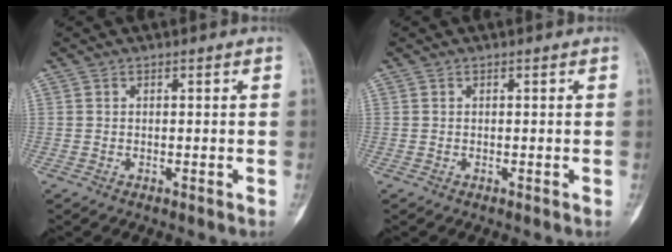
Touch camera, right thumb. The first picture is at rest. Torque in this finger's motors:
{"motor_torque": [0.01, 0.00, -0.10, 0.10, -0.03]}